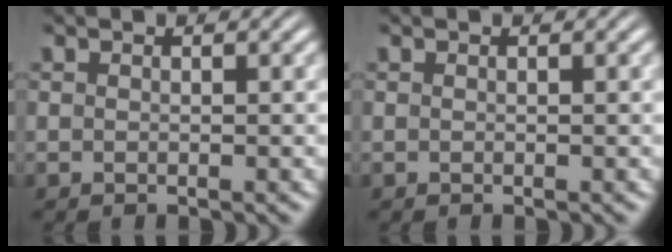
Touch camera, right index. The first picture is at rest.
{"total": 0.0}